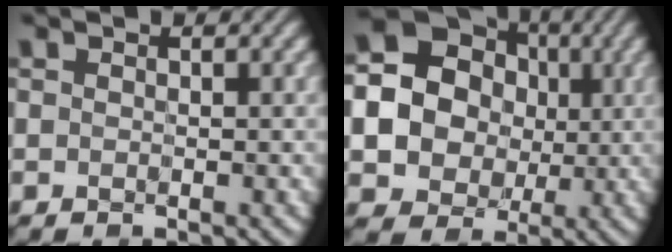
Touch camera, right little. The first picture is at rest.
{"total": 18.1, "force": [1.3, 17.1, 5.8], "torque": [-0.151, 0.006, 0.001]}